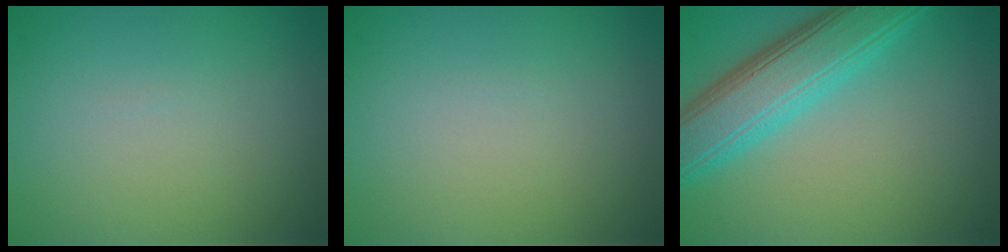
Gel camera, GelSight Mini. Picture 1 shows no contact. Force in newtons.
{"total": 0.0}
{"total": 6.9, "press": 6.9, "slide": 0.1}